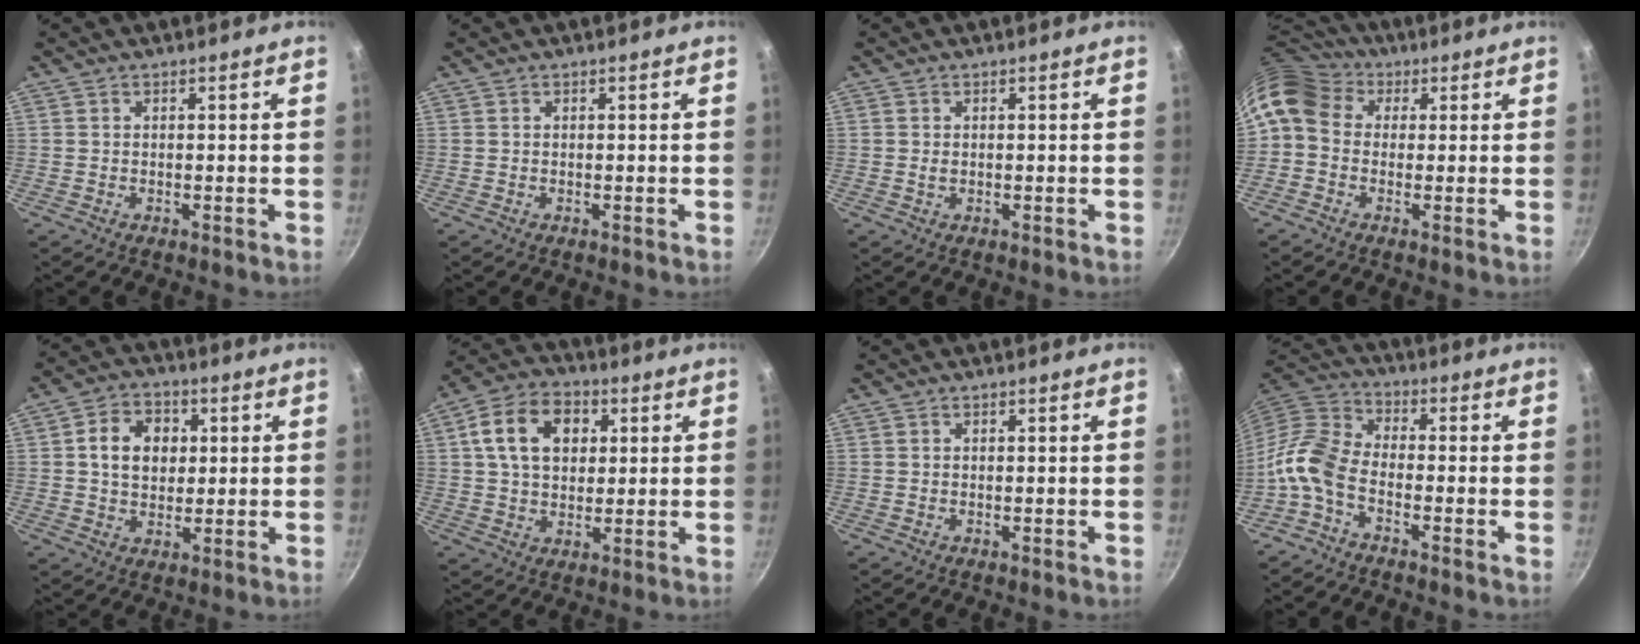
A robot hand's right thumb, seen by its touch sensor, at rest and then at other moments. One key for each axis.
{"total": 0.0}
{"total": 0.9, "fx": 0.0, "fy": 0.7, "fz": 0.5, "tx": -0.010, "ty": 0.001, "tz": 0.001}
{"total": 10.8, "fx": 2.6, "fy": 8.6, "fz": 6.1, "tx": -0.111, "ty": 0.025, "tz": 0.026}
{"total": 9.0, "fx": 1.6, "fy": 7.0, "fz": 5.4, "tx": -0.067, "ty": 0.007, "tz": 0.020}
{"total": 12.8, "fx": 3.3, "fy": 9.2, "fz": 8.2, "tx": -0.124, "ty": 0.009, "tz": 0.044}
{"total": 0.0}
{"total": 9.2, "fx": -4.1, "fy": 5.2, "fz": 6.4, "tx": -0.142, "ty": 0.047, "tz": -0.102}